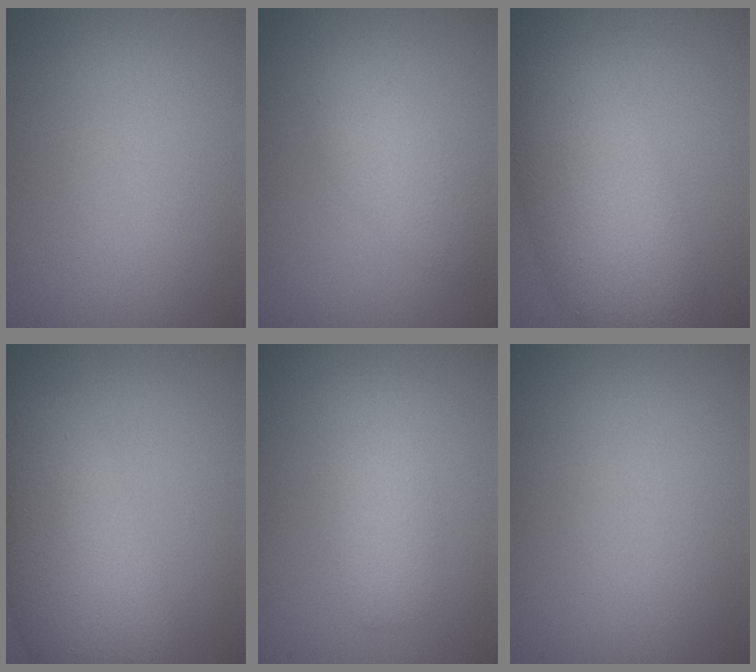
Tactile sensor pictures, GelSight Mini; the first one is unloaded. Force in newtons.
{"total": 2.8, "press": 2.8, "slide": 0.1}
{"total": 7.8, "press": 7.8, "slide": 0.3}
{"total": 8.0, "press": 8.0, "slide": 0.1}
{"total": 2.0, "press": 2.0, "slide": 0.2}
{"total": 0.0}